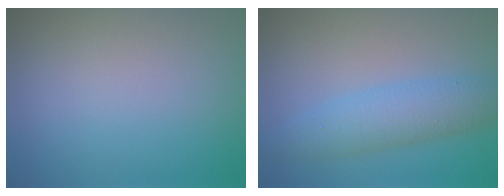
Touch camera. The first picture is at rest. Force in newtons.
{"total": 4.0, "press": 4.0, "slide": 0.1}